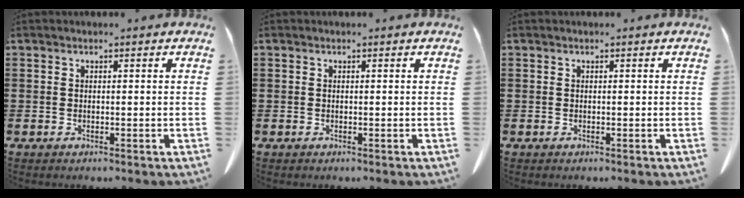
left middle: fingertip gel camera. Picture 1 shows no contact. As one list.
[{"total": 0.0}, {"total": 0.0}]